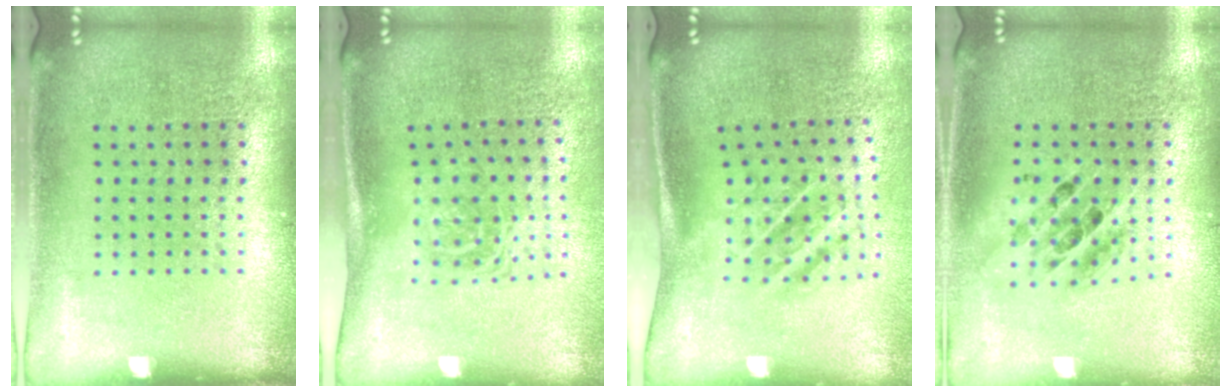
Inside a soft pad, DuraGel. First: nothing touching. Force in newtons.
{"total": 1.6, "press": 1.2, "slide": 1.1}
{"total": 1.8, "press": 1.1, "slide": 1.4}
{"total": 1.3, "press": 1.1, "slide": 0.7}